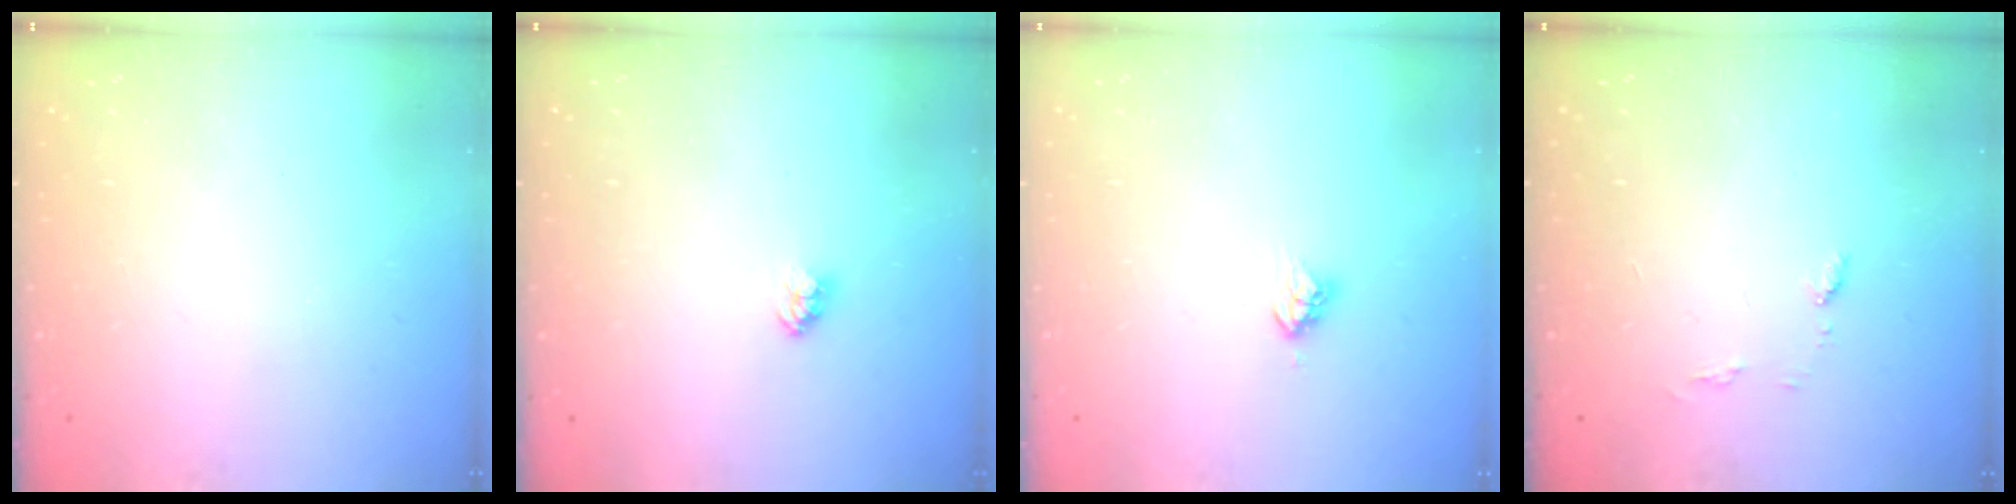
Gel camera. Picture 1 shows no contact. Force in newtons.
{"total": 2.4, "press": 2.4, "slide": 0.1}
{"total": 4.6, "press": 4.6, "slide": 0.3}
{"total": 5.4, "press": 5.4, "slide": 0.6}